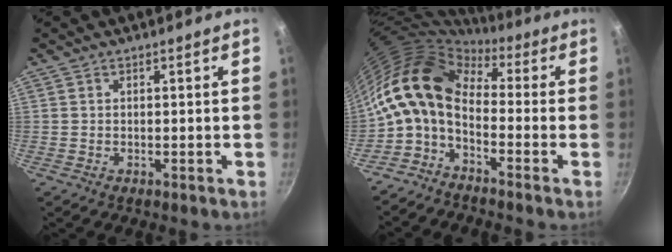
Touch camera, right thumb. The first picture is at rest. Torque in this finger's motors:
{"motor_torque": [0.46, 0.49, 1.34, -1.43, 0.27]}